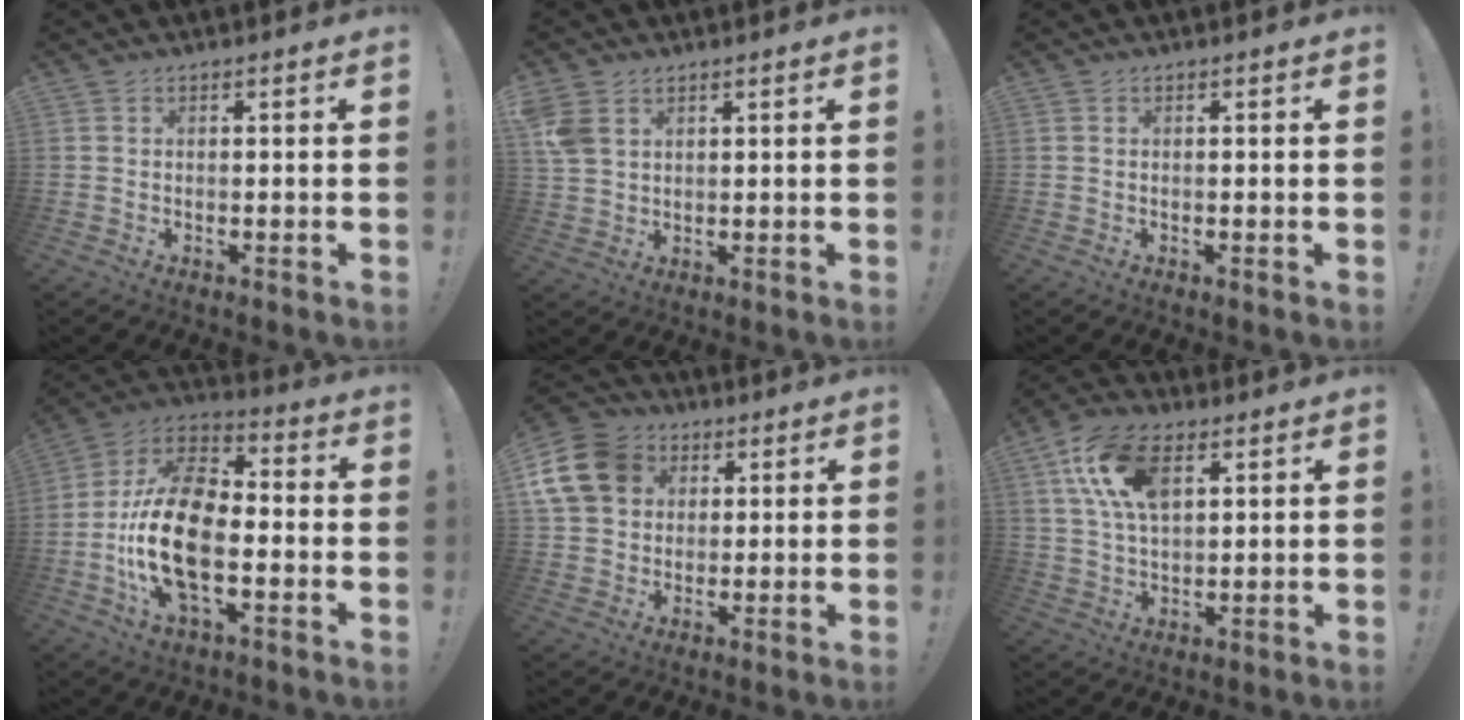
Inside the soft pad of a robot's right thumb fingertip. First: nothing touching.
{"total": 6.2, "force": [3.0, 4.3, 3.4], "torque": [-0.067, -0.007, 0.061]}
{"total": 0.0}
{"total": 21.2, "force": [-4.2, 11.9, 17.0], "torque": [-0.331, 0.021, -0.064]}
{"total": 15.3, "force": [4.4, 12.6, 7.5], "torque": [-0.136, -0.011, 0.092]}
{"total": 14.7, "force": [6.1, 8.1, 10.7], "torque": [-0.199, -0.007, 0.114]}